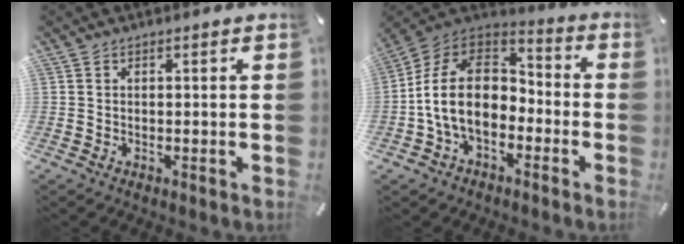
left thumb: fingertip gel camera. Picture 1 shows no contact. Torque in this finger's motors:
{"motor_torque": [2.34, 2.66, 1.58, -0.17, 0.53]}